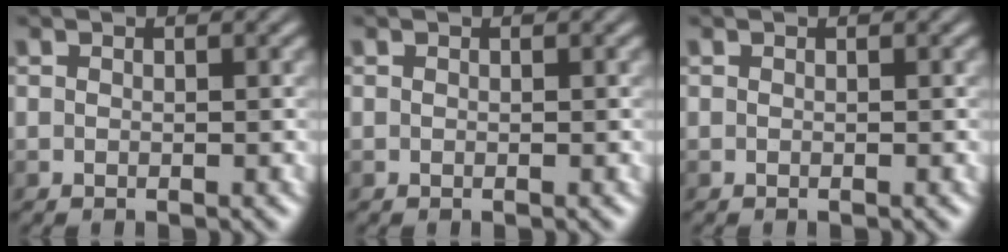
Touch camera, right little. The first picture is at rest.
{"total": 0.0}
{"total": 0.0}